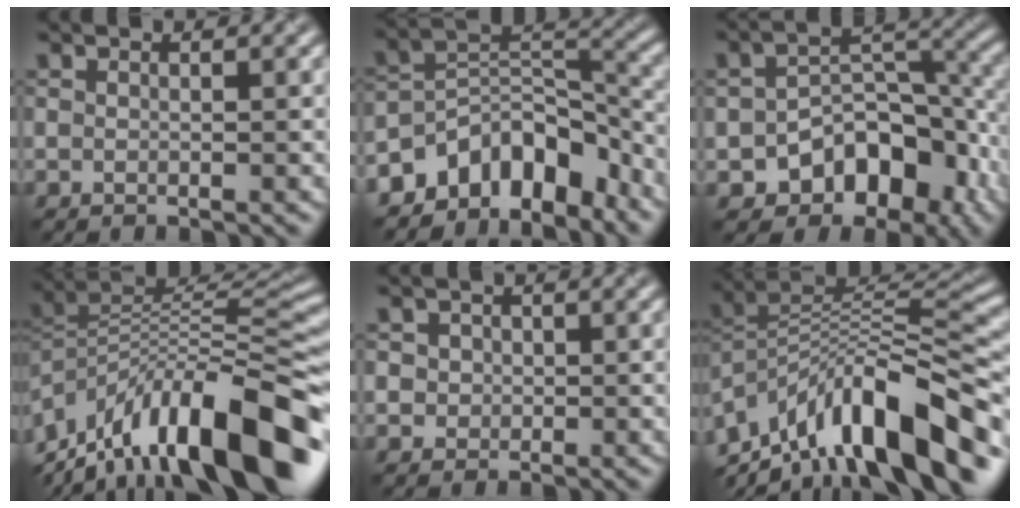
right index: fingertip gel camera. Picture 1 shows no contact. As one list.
[{"total": 7.9, "force": [-6.0, 4.0, 3.3], "torque": [-0.026, 0.002, -0.112]}, {"total": 8.9, "force": [-4.8, 5.6, 5.0], "torque": [-0.054, -0.012, -0.073]}, {"total": 14.8, "force": [-8.0, 5.4, 11.2], "torque": [-0.189, 0.032, -0.143]}, {"total": 2.3, "force": [0.5, 2.1, 0.8], "torque": [0.001, 0.011, 0.006]}, {"total": 12.8, "force": [-7.1, 5.1, 9.3], "torque": [-0.153, 0.033, -0.127]}]